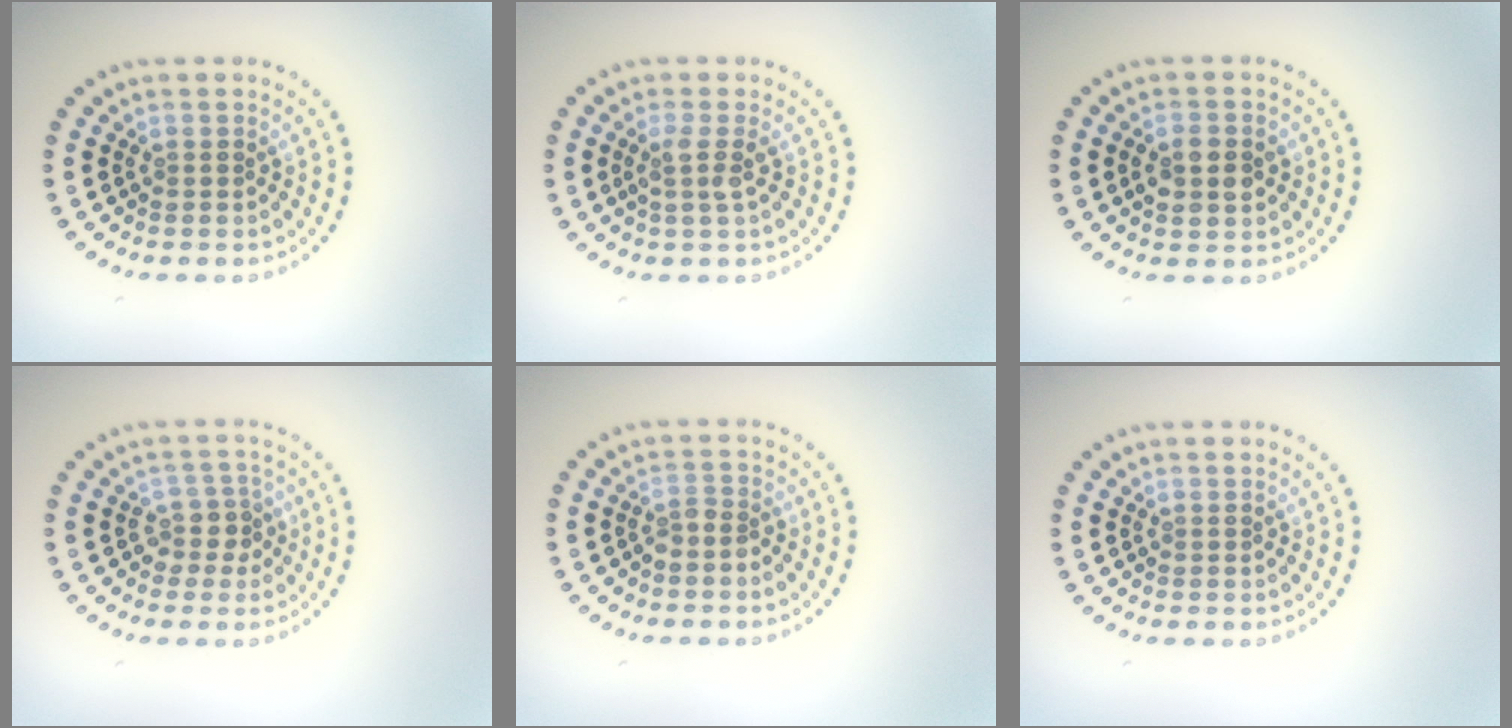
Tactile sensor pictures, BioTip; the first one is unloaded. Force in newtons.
{"total": 1.8, "press": 1.3, "slide": 1.2}
{"total": 2.9, "press": 2.9, "slide": 0.1}
{"total": 2.3, "press": 1.8, "slide": 1.4}
{"total": 1.5, "press": 1.1, "slide": 1.0}
{"total": 0.0}